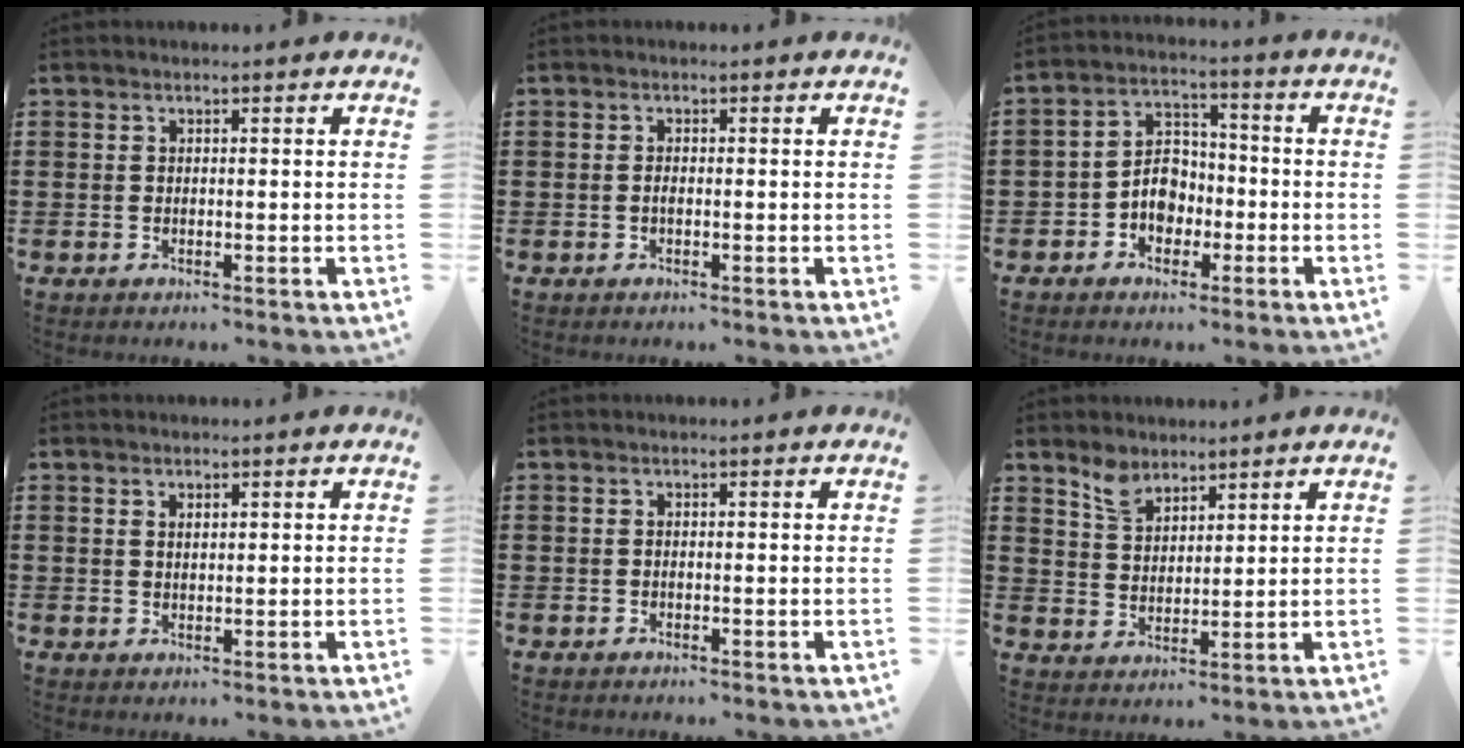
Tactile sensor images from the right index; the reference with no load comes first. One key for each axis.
{"total": 0.8, "fx": -0.2, "fy": 0.2, "fz": 0.7, "tx": -0.016, "ty": -0.003, "tz": -0.004}
{"total": 5.3, "fx": -1.9, "fy": 4.1, "fz": 2.8, "tx": -0.050, "ty": 0.009, "tz": -0.039}
{"total": 1.0, "fx": 0.7, "fy": 0.5, "fz": 0.5, "tx": -0.011, "ty": 0.003, "tz": 0.012}
{"total": 0.0}
{"total": 4.5, "fx": 3.8, "fy": 2.1, "fz": 1.3, "tx": -0.039, "ty": -0.001, "tz": 0.073}